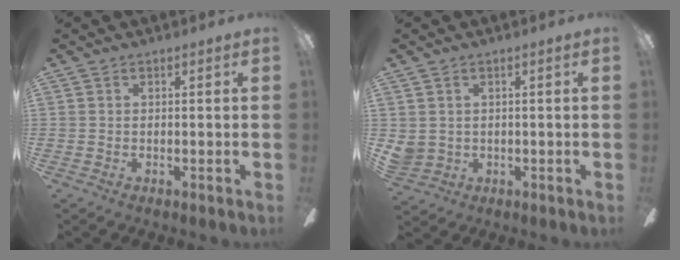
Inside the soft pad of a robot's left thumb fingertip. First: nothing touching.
{"total": 3.0, "force": [0.5, 2.8, 0.7], "torque": [-0.027, 0.003, 0.010]}